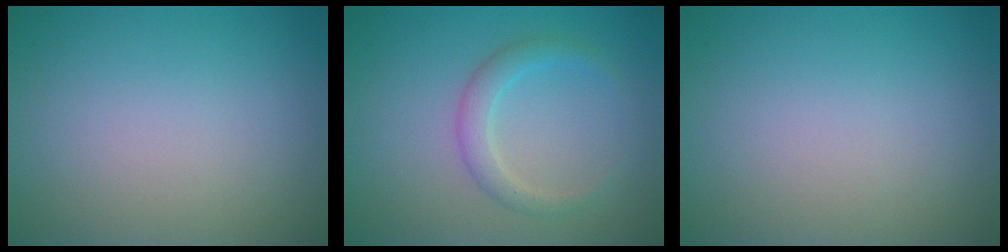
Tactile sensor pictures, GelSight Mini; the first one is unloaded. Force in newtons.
{"total": 2.2, "press": 2.2, "slide": 0.0}
{"total": 0.0}